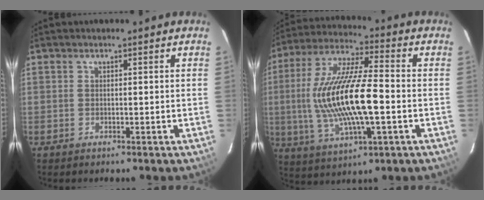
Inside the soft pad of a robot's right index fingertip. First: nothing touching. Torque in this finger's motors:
{"motor_torque": [1.49, -0.65, 1.05, 0.21]}